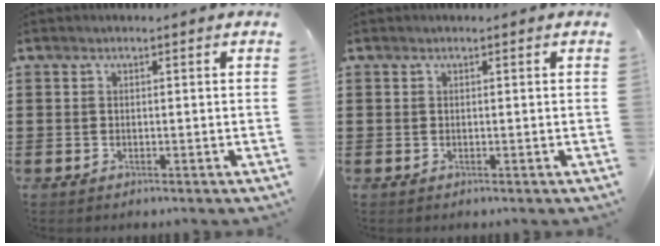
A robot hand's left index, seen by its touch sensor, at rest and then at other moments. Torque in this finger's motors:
{"motor_torque": [-0.94, 1.19, -0.02, 0.01]}